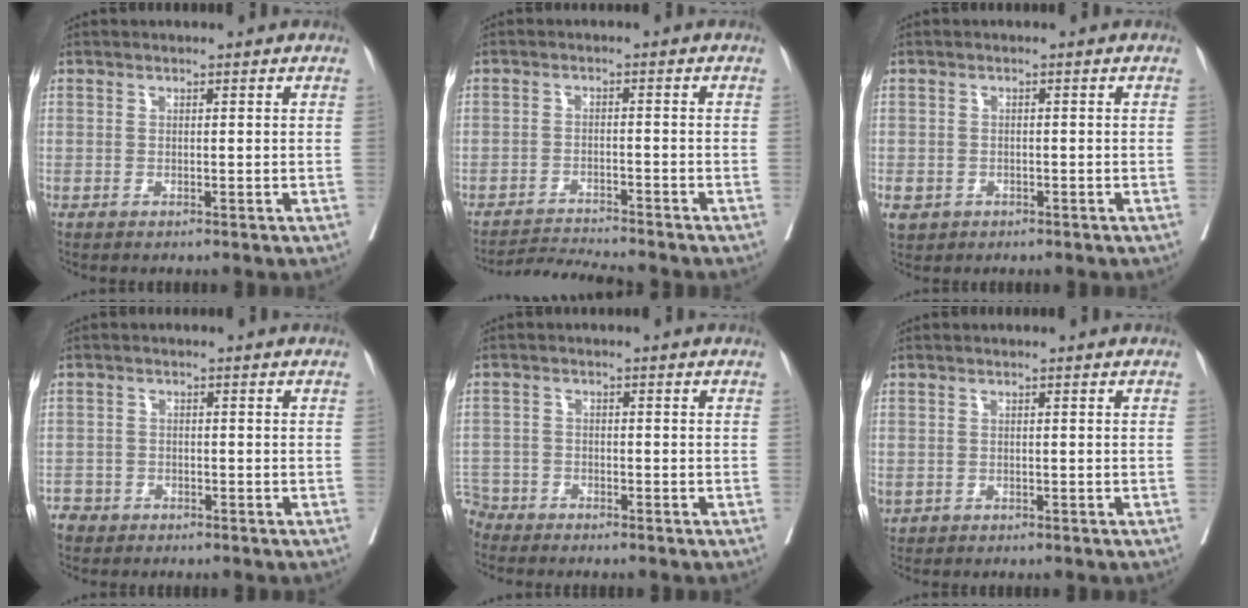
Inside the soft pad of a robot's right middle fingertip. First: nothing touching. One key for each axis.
{"total": 5.2, "fx": -5.0, "fy": -1.1, "fz": 0.3, "tx": -0.006, "ty": -0.013, "tz": -0.087}
{"total": 4.4, "fx": -2.1, "fy": 3.7, "fz": 1.2, "tx": -0.033, "ty": 0.000, "tz": -0.028}
{"total": 2.7, "fx": -2.0, "fy": 1.8, "fz": 0.0, "tx": -0.008, "ty": 0.007, "tz": -0.038}
{"total": 4.4, "fx": -4.0, "fy": 1.7, "fz": -0.7, "tx": 0.012, "ty": -0.004, "tz": -0.081}
{"total": 1.6, "fx": -0.6, "fy": 1.3, "fz": 0.8, "tx": -0.025, "ty": 0.004, "tz": 0.000}